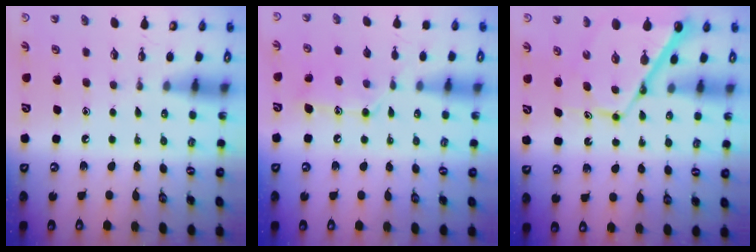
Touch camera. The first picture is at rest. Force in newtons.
{"total": 11.7, "press": 11.6, "slide": 0.6}
{"total": 11.1, "press": 11.1, "slide": 1.2}